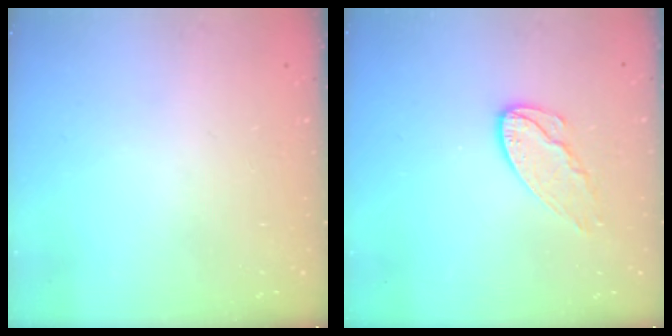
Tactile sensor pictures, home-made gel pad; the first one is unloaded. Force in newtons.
{"total": 8.3, "press": 8.3, "slide": 0.1}